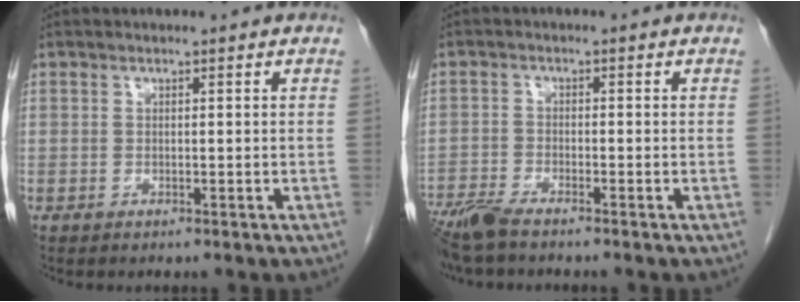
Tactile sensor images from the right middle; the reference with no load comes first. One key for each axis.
{"total": 5.1, "fx": -4.3, "fy": 0.5, "fz": 2.6, "tx": -0.052, "ty": -0.016, "tz": -0.085}